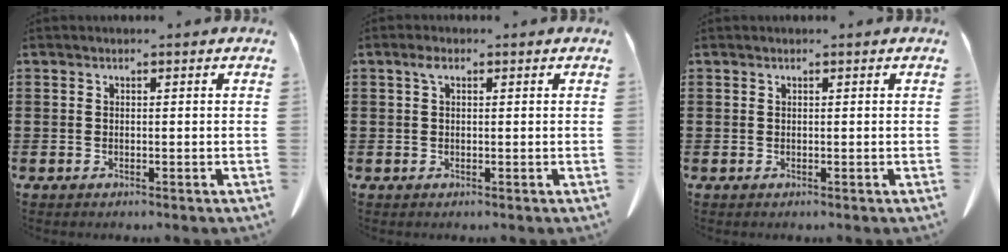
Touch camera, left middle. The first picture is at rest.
{"total": 1.7, "force": [0.6, 0.8, 1.4], "torque": [-0.031, 0.007, 0.009]}
{"total": 0.0}